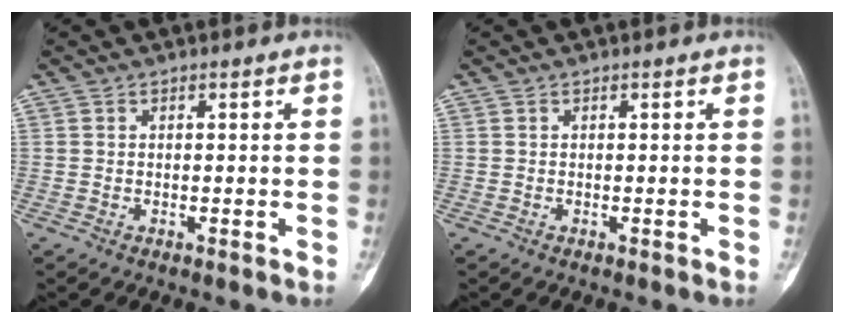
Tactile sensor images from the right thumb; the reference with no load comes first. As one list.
[{"total": 0.0}]